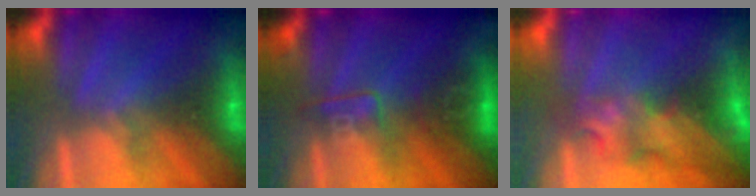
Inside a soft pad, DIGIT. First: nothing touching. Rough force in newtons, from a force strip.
{"total": 2.4}
{"total": 3.7}